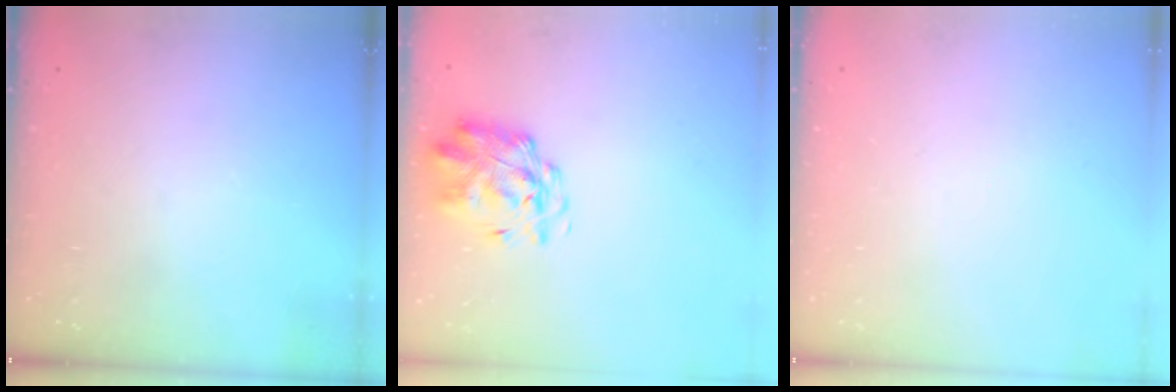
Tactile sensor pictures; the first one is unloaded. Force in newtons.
{"total": 3.0, "press": 2.9, "slide": 0.8}
{"total": 0.0}